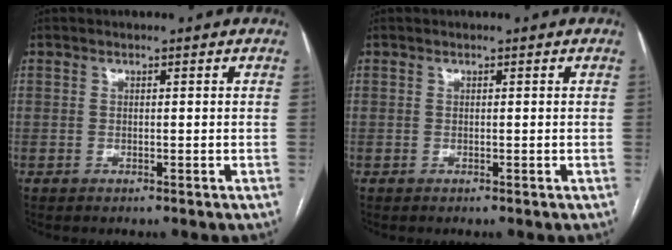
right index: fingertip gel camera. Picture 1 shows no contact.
{"total": 0.0}